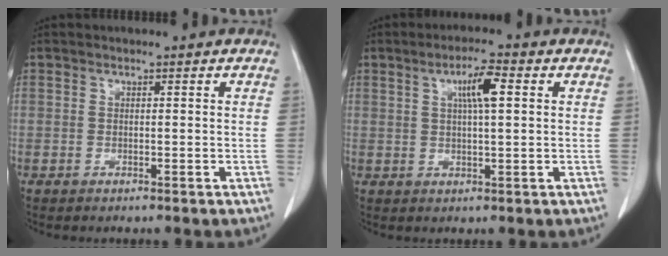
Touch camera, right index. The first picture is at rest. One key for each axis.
{"total": 5.2, "fx": 1.6, "fy": 0.6, "fz": 4.9, "tx": -0.088, "ty": 0.005, "tz": 0.028}